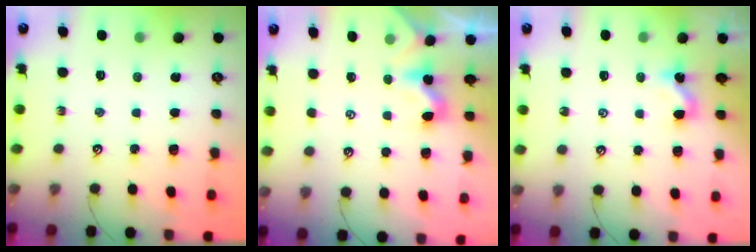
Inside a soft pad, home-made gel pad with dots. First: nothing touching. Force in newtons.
{"total": 1.7, "press": 1.7, "slide": 0.3}
{"total": 2.7, "press": 2.7, "slide": 0.3}